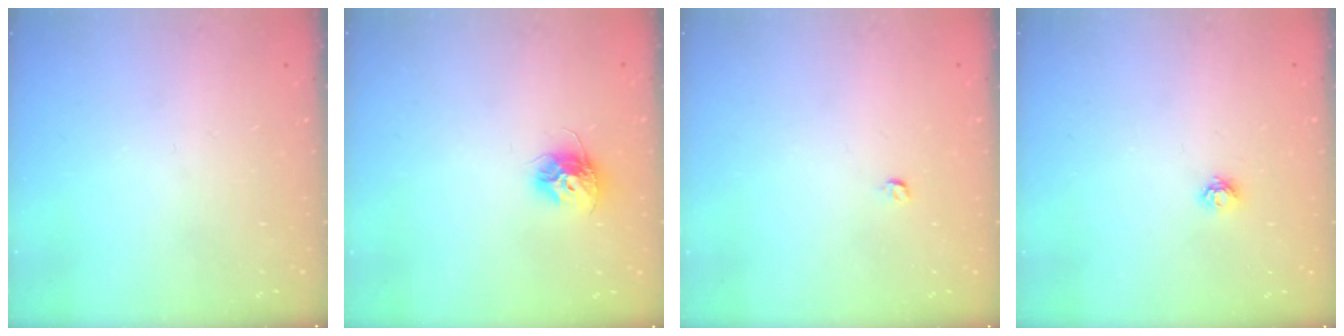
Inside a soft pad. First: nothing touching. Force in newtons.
{"total": 9.8, "press": 9.8, "slide": 0.3}
{"total": 3.0, "press": 2.9, "slide": 0.4}
{"total": 5.3, "press": 5.2, "slide": 0.5}